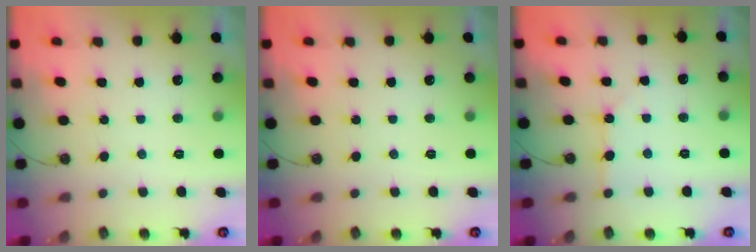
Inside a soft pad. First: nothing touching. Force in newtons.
{"total": 0.0}
{"total": 1.5, "press": 1.5, "slide": 0.3}